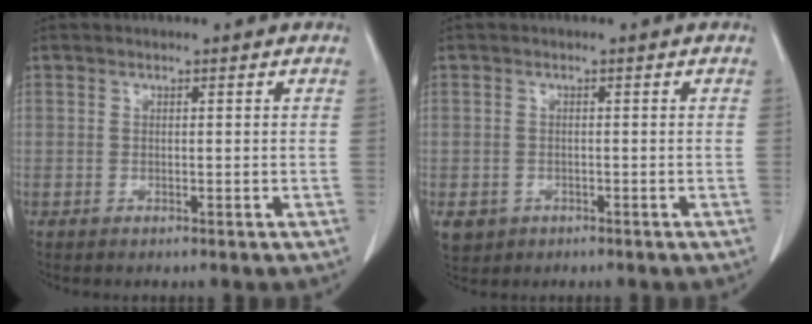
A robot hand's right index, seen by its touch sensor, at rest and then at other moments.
{"total": 4.4, "force": [-1.9, 3.8, 0.9], "torque": [-0.019, 0.002, -0.025]}